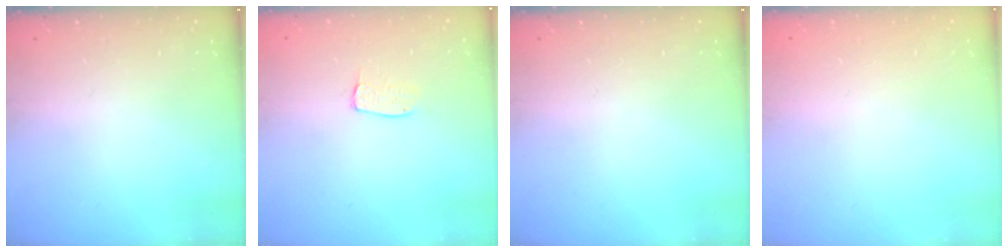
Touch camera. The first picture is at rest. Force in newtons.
{"total": 4.2, "press": 4.2, "slide": 0.2}
{"total": 0.0}
{"total": 0.0}